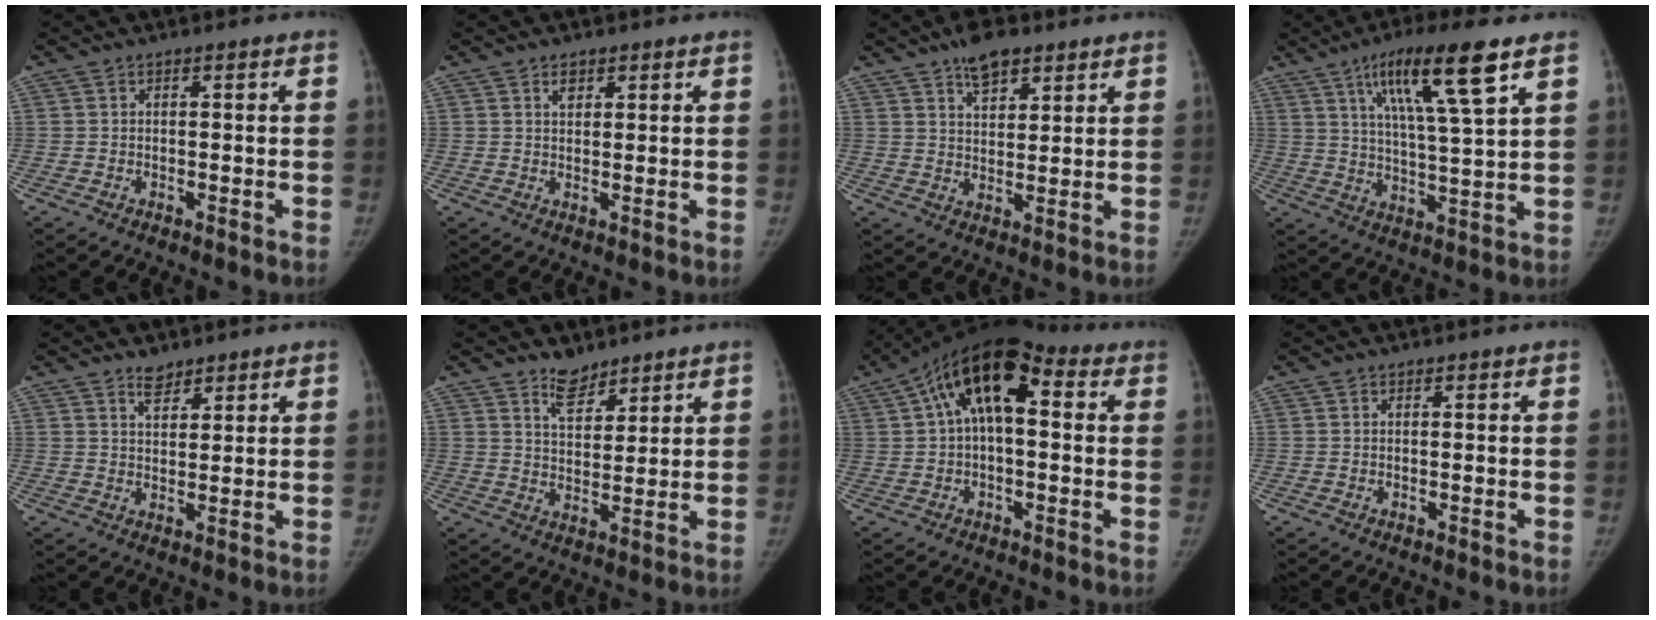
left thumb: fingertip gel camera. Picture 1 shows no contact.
{"total": 1.9, "force": [1.2, 1.2, 0.9], "torque": [0.001, -0.007, 0.019]}
{"total": 7.3, "force": [5.0, 3.4, 4.1], "torque": [-0.039, -0.025, 0.080]}
{"total": 14.5, "force": [7.7, 1.7, 12.1], "torque": [-0.208, -0.030, 0.133]}
{"total": 3.4, "force": [2.7, 1.7, 1.1], "torque": [0.001, -0.022, 0.047]}
{"total": 5.7, "force": [4.5, 2.8, 2.0], "torque": [-0.008, -0.037, 0.081]}
{"total": 14.2, "force": [3.6, 7.0, 11.8], "torque": [-0.186, 0.038, 0.048]}
{"total": 0.0}